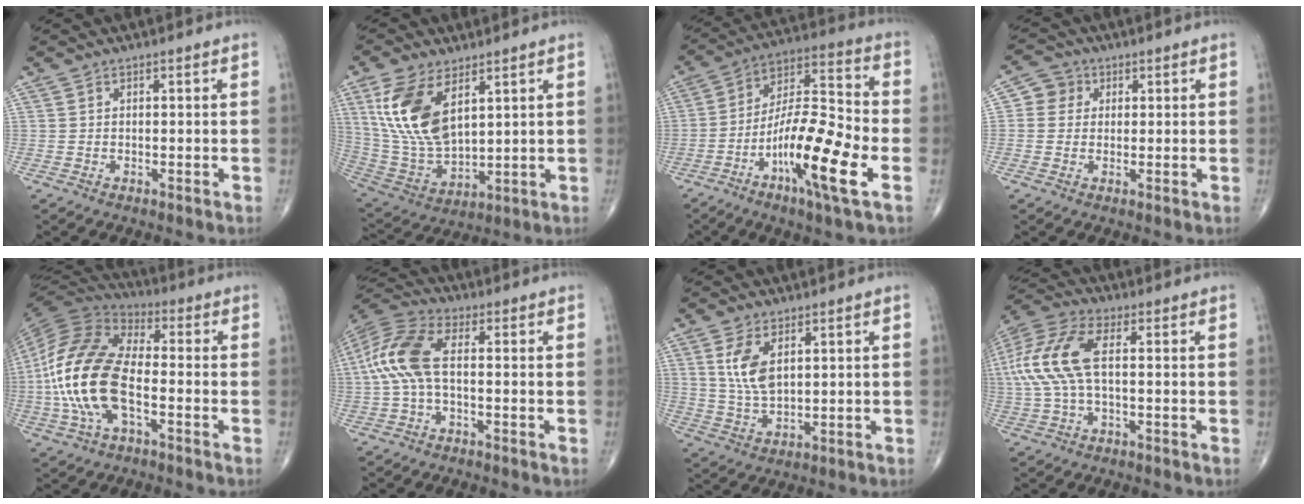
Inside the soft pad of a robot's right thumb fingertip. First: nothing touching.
{"total": 15.6, "force": [6.3, 7.9, 11.8], "torque": [-0.234, -0.024, 0.139]}
{"total": 18.2, "force": [-6.8, 3.5, 16.4], "torque": [-0.299, 0.032, -0.122]}
{"total": 4.0, "force": [0.8, 3.8, 0.9], "torque": [0.010, 0.005, 0.005]}
{"total": 19.1, "force": [-3.5, 9.5, 16.2], "torque": [-0.336, 0.026, -0.070]}
{"total": 10.7, "force": [-0.2, 4.8, 9.5], "torque": [-0.226, 0.028, -0.010]}
{"total": 7.3, "force": [2.6, 3.6, 5.8], "torque": [-0.112, -0.012, 0.062]}
{"total": 12.8, "force": [0.9, 5.6, 11.5], "torque": [-0.282, 0.027, 0.016]}